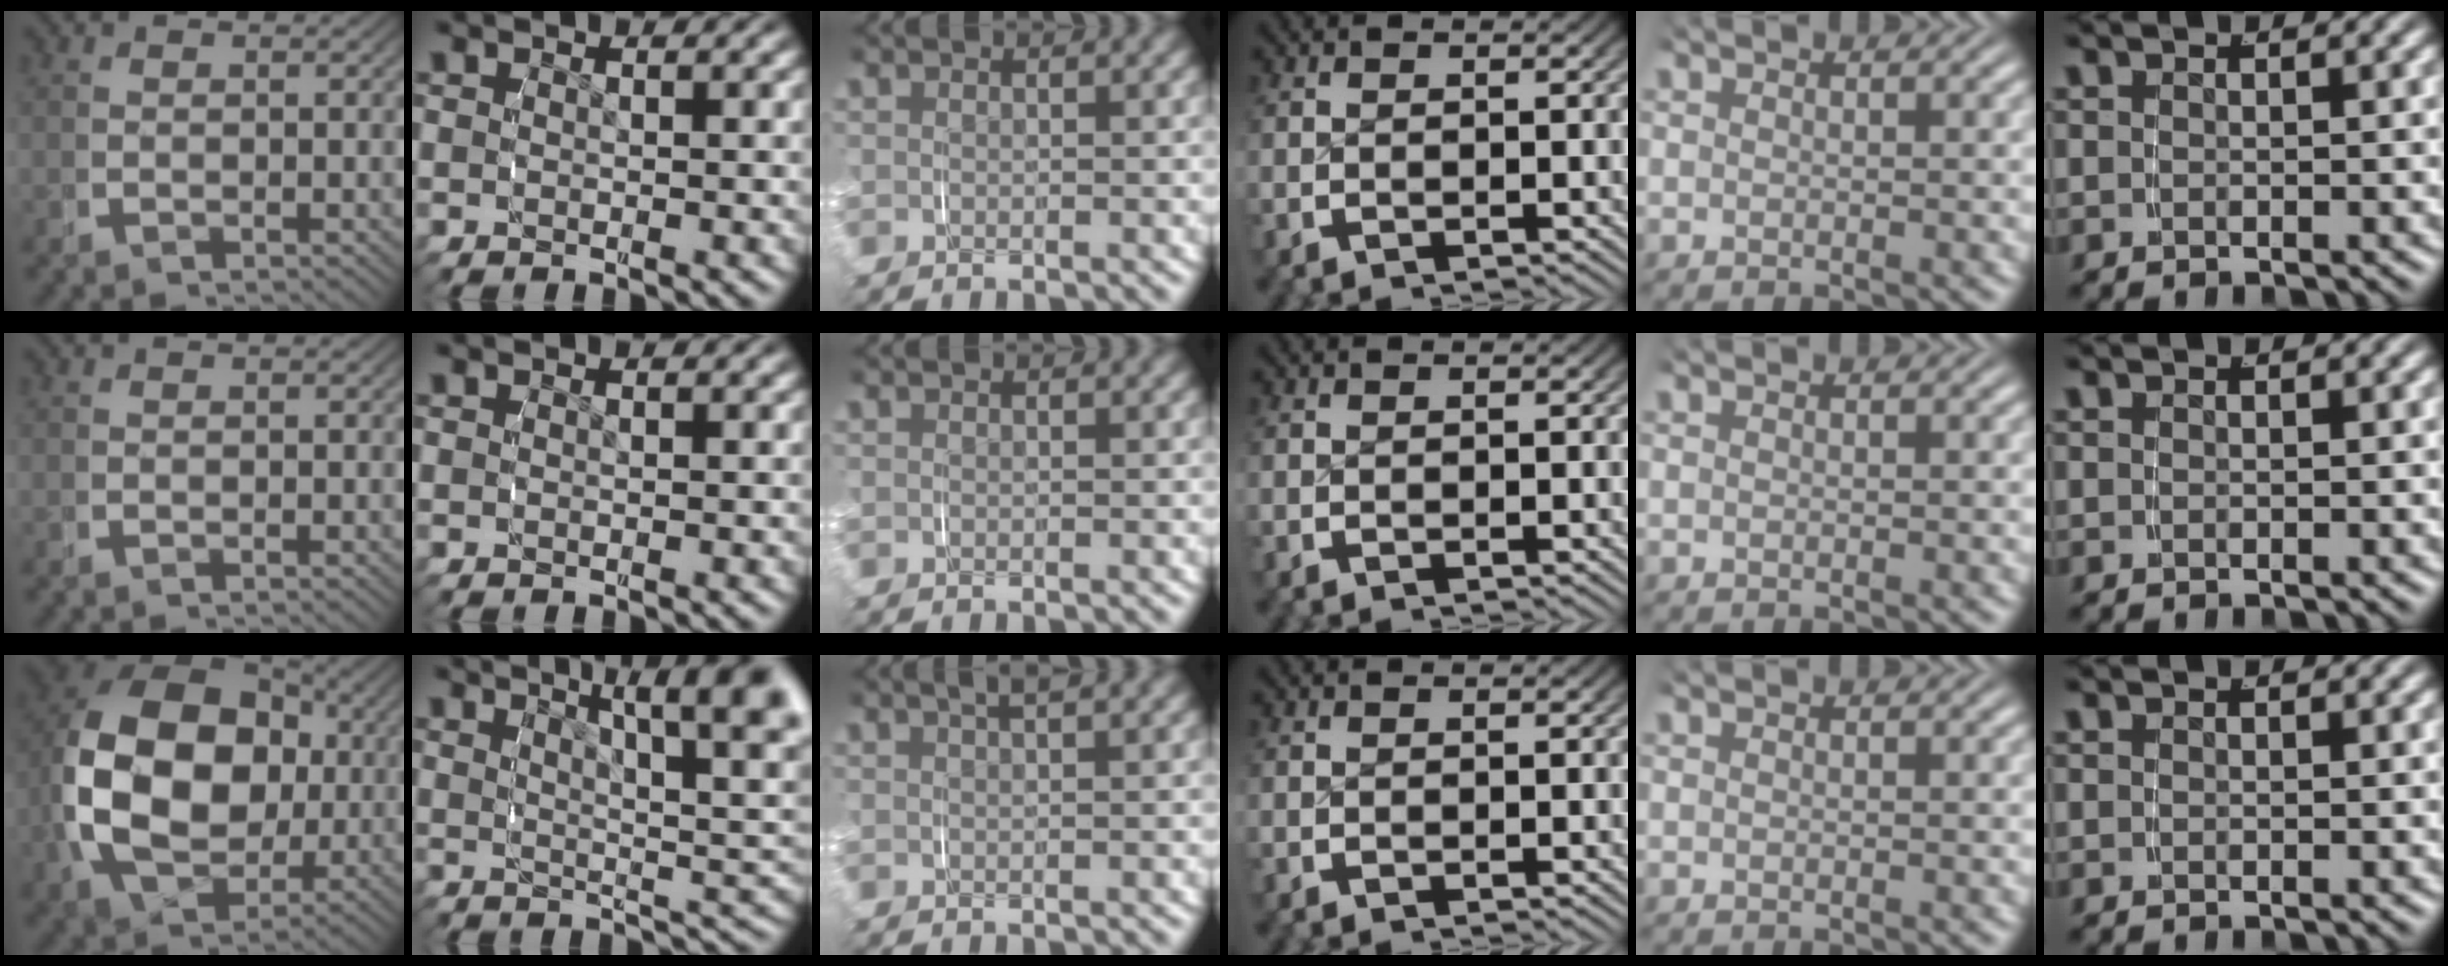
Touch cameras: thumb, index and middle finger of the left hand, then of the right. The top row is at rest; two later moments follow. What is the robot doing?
{"motion": "grasp_and_lifting", "object": "paper plate"}